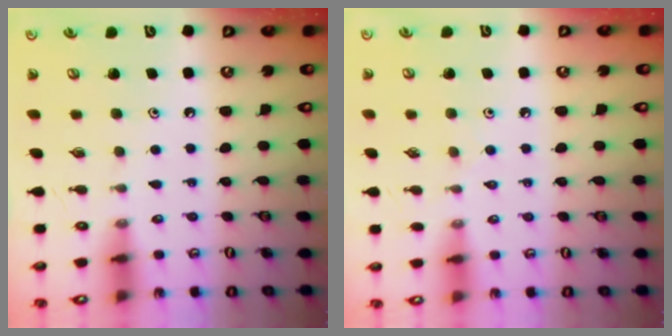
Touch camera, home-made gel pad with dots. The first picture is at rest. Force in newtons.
{"total": 4.4, "press": 4.3, "slide": 0.7}